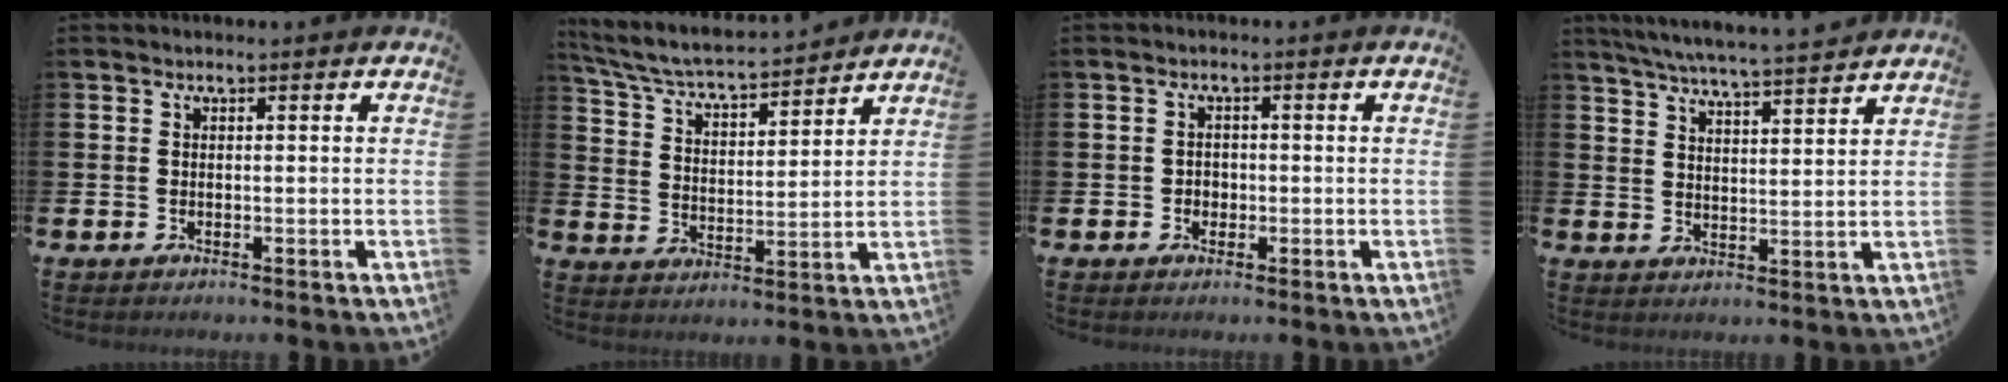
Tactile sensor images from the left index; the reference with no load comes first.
{"total": 5.5, "force": [5.3, 0.5, 1.6], "torque": [-0.058, -0.043, 0.086]}
{"total": 1.4, "force": [-0.4, 1.3, 0.4], "torque": [0.004, -0.001, -0.013]}
{"total": 5.7, "force": [5.5, -0.4, 1.4], "torque": [-0.050, -0.034, 0.097]}